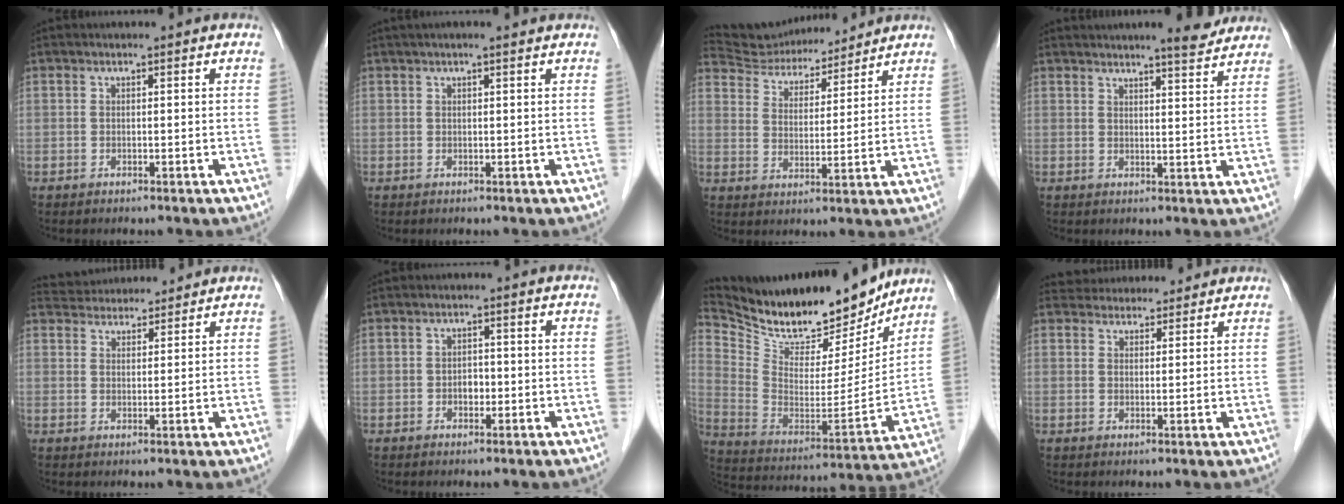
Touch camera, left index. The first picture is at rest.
{"total": 3.5, "force": [2.8, 0.1, 2.2], "torque": [-0.030, 0.024, 0.040]}
{"total": 11.6, "force": [11.2, 2.5, 2.0], "torque": [-0.036, 0.016, 0.189]}
{"total": 6.0, "force": [5.4, 0.4, 2.5], "torque": [-0.041, -0.001, 0.066]}
{"total": 8.0, "force": [7.7, 1.6, 1.5], "torque": [-0.028, 0.028, 0.119]}
{"total": 1.7, "force": [-0.6, 1.2, 1.1], "torque": [-0.014, 0.005, -0.010]}
{"total": 23.4, "force": [20.7, 6.5, 8.8], "torque": [-0.173, -0.024, 0.328]}
{"total": 8.3, "force": [7.8, 2.3, 1.3], "torque": [-0.009, 0.029, 0.106]}